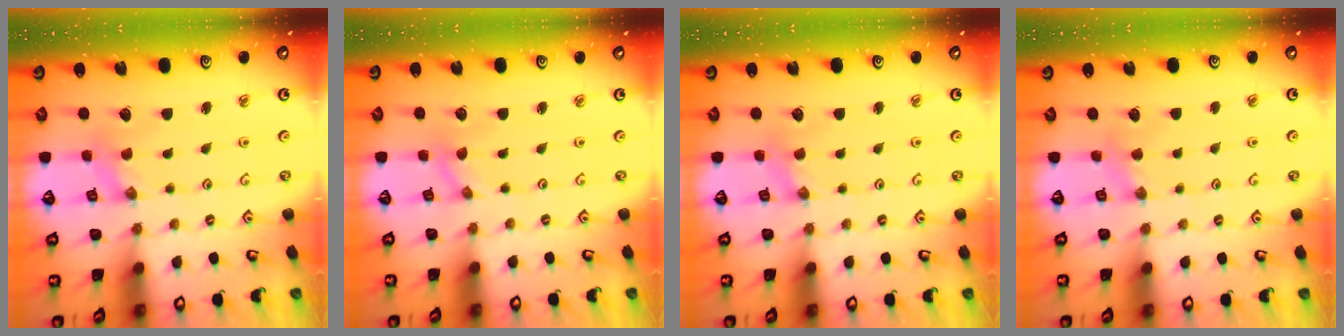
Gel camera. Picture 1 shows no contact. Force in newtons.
{"total": 0.0}
{"total": 2.8, "press": 2.8, "slide": 0.3}
{"total": 2.9, "press": 2.8, "slide": 0.5}